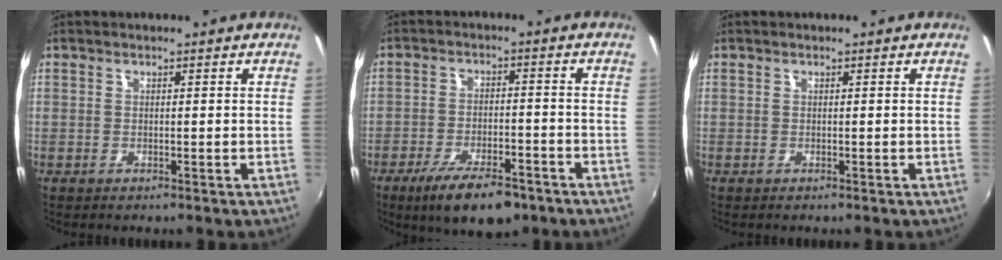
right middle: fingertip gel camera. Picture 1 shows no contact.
{"total": 11.6, "force": [-8.0, 3.8, 7.4], "torque": [-0.153, -0.023, -0.129]}
{"total": 0.0}